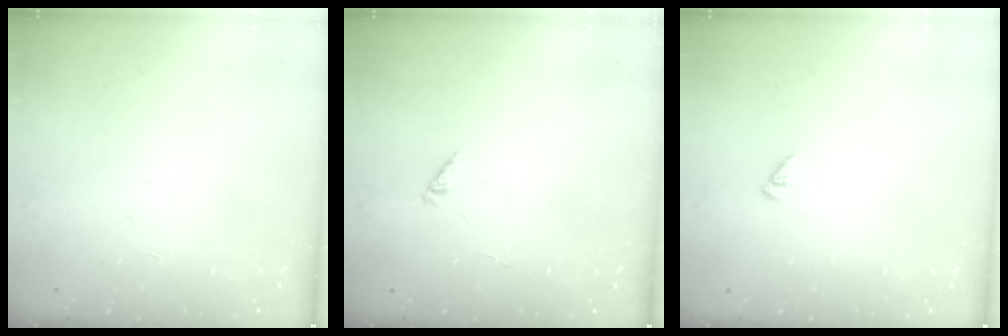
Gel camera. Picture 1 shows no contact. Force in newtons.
{"total": 0.0}
{"total": 0.0}